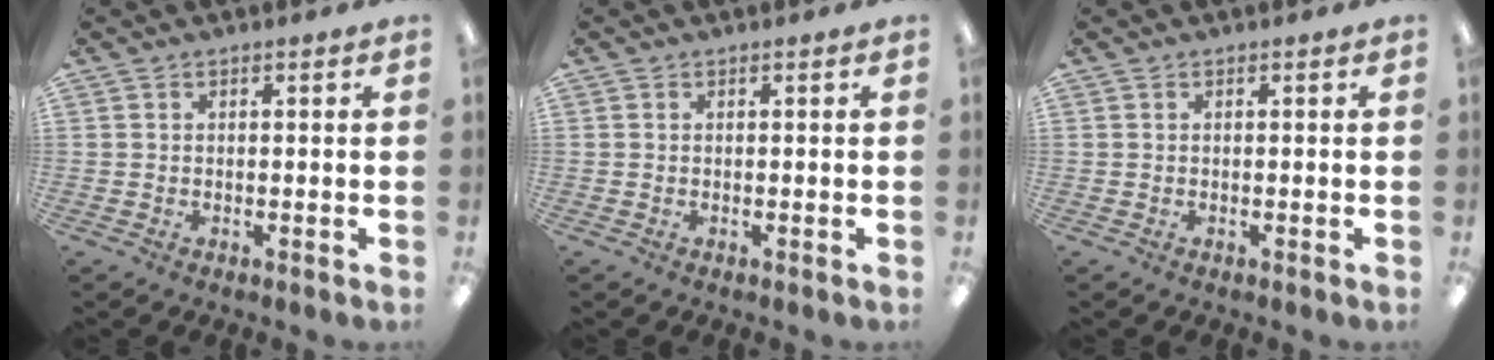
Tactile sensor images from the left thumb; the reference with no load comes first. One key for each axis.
{"total": 0.0}
{"total": 0.0}